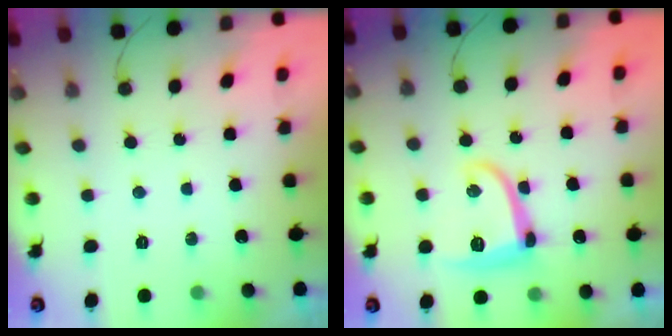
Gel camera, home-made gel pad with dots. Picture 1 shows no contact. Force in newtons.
{"total": 11.1, "press": 11.1, "slide": 0.8}